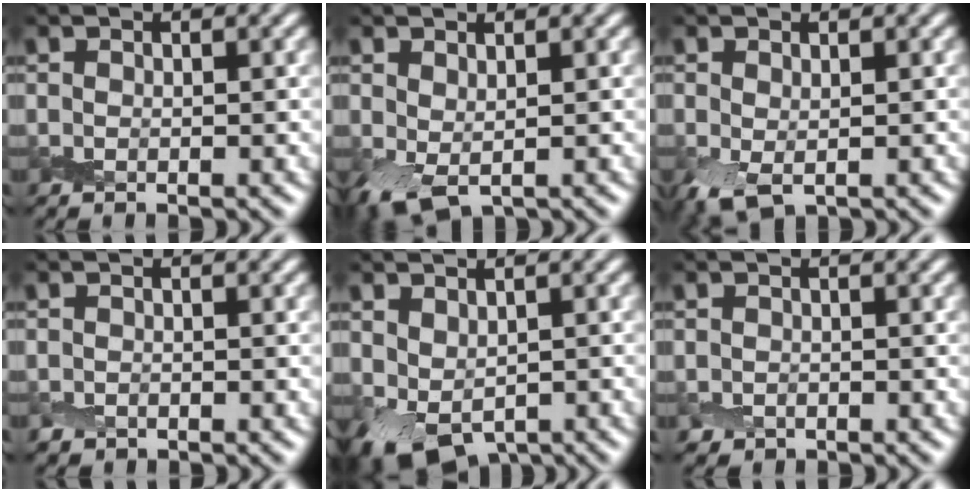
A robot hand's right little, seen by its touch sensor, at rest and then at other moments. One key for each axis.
{"total": 2.2, "fx": 0.1, "fy": 1.3, "fz": 1.8, "tx": -0.043, "ty": -0.005, "tz": 0.004}
{"total": 2.4, "fx": -0.7, "fy": 1.4, "fz": 1.8, "tx": -0.043, "ty": -0.013, "tz": -0.011}
{"total": 0.7, "fx": -0.5, "fy": 0.4, "fz": 0.0, "tx": 0.001, "ty": -0.004, "tz": -0.009}
{"total": 5.2, "fx": -1.4, "fy": 3.4, "fz": 3.6, "tx": -0.066, "ty": -0.023, "tz": -0.011}
{"total": 0.7, "fx": -0.4, "fy": 0.6, "fz": 0.0, "tx": 0.003, "ty": -0.006, "tz": -0.008}